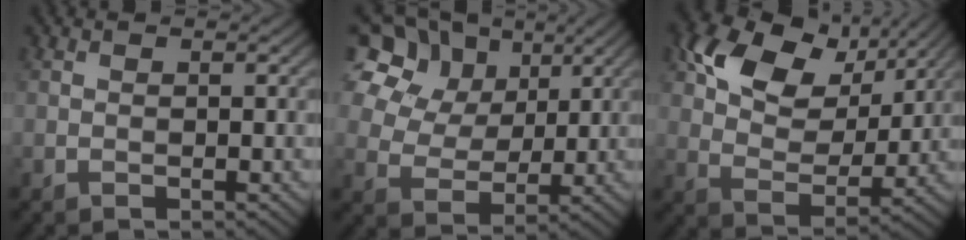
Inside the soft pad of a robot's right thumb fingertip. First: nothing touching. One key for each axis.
{"total": 17.1, "fx": 8.7, "fy": 12.2, "fz": 8.3, "tx": -0.238, "ty": 0.048, "tz": 0.196}
{"total": 12.0, "fx": 5.8, "fy": 7.6, "fz": 7.3, "tx": -0.150, "ty": 0.007, "tz": 0.104}